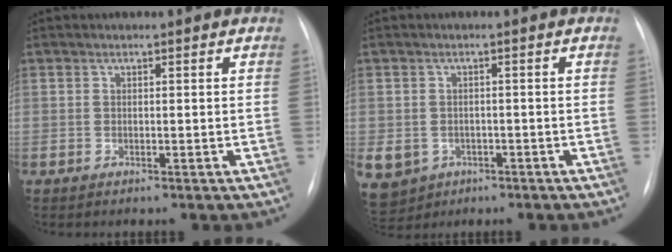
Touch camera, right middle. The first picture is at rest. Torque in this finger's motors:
{"motor_torque": [0.96, -0.66, 0.52, 0.14]}